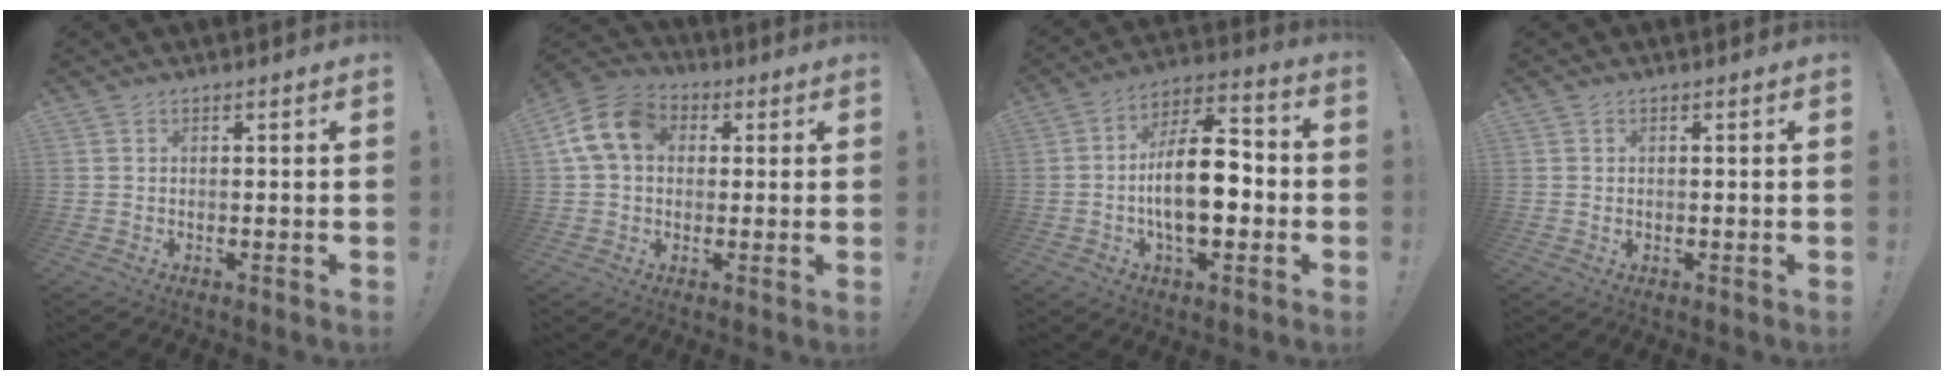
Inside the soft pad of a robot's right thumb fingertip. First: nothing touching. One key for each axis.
{"total": 13.5, "fx": 3.3, "fy": 10.2, "fz": 8.1, "tx": -0.148, "ty": 0.009, "tz": 0.069}
{"total": 17.6, "fx": -3.3, "fy": 8.4, "fz": 15.1, "tx": -0.259, "ty": 0.016, "tz": -0.058}
{"total": 0.0}